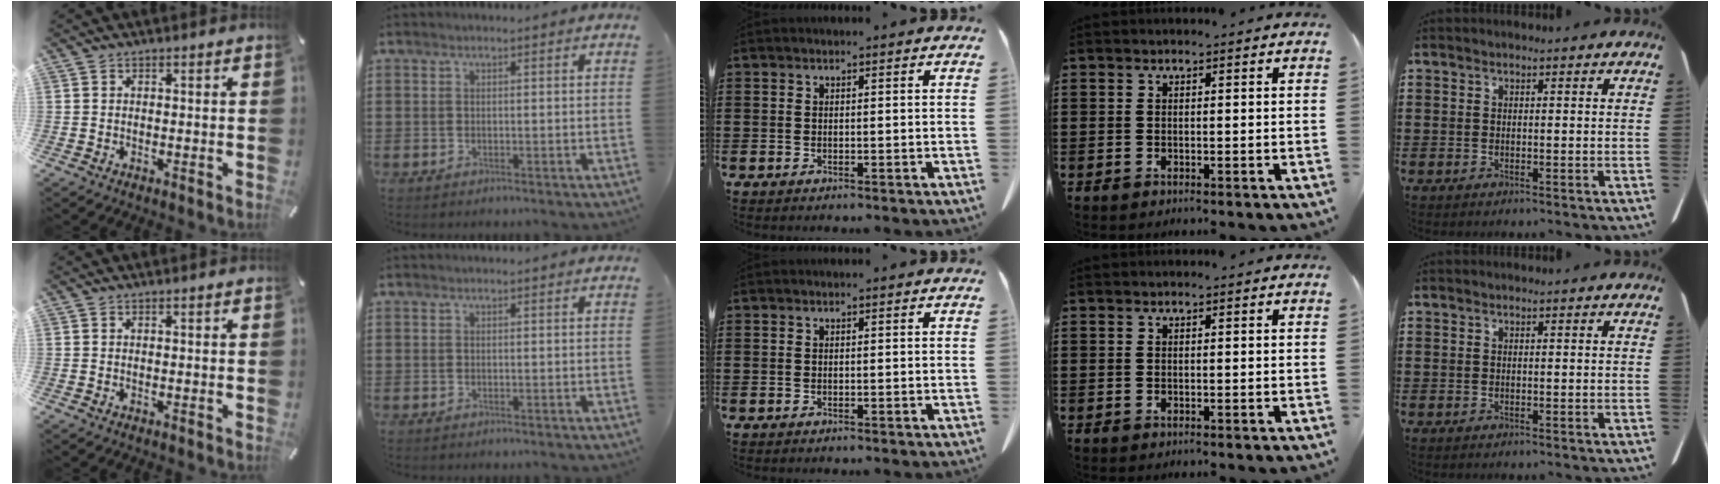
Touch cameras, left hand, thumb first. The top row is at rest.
{}